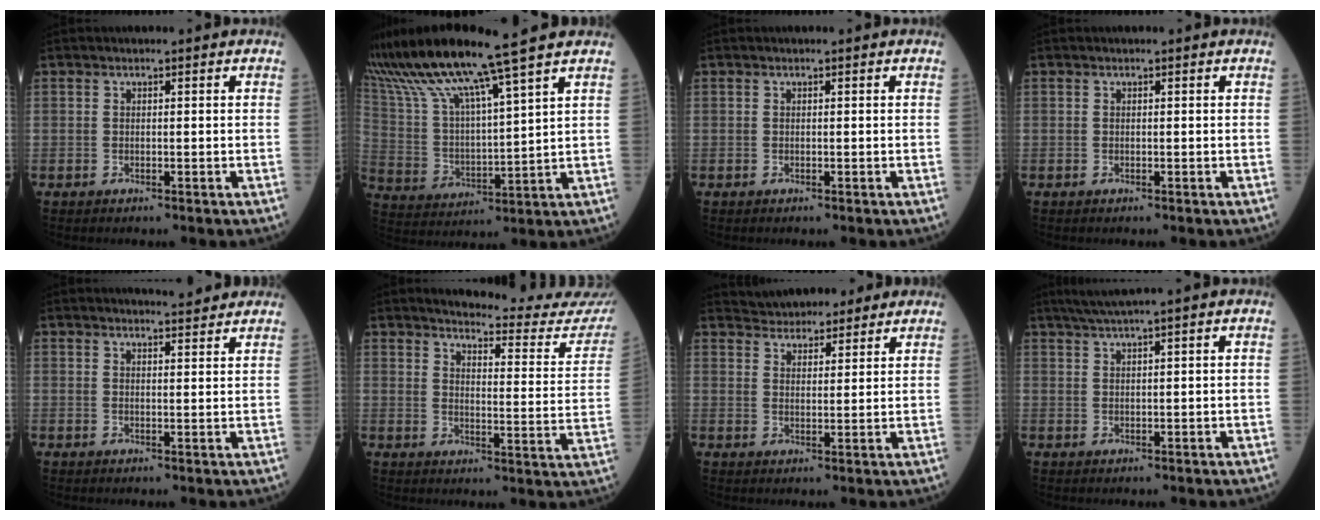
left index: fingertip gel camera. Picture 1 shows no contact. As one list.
[{"total": 16.6, "force": [13.3, -1.1, 9.9], "torque": [-0.188, 0.016, 0.248]}, {"total": 0.0}, {"total": 0.0}, {"total": 4.0, "force": [3.9, 0.3, 1.0], "torque": [-0.017, -0.001, 0.043]}, {"total": 17.8, "force": [17.3, 0.2, 4.0], "torque": [-0.047, -0.109, 0.187]}, {"total": 9.0, "force": [8.1, 3.2, 2.2], "torque": [-0.027, 0.027, 0.117]}, {"total": 3.2, "force": [2.4, -1.0, 1.9], "torque": [-0.043, 0.008, 0.051]}]